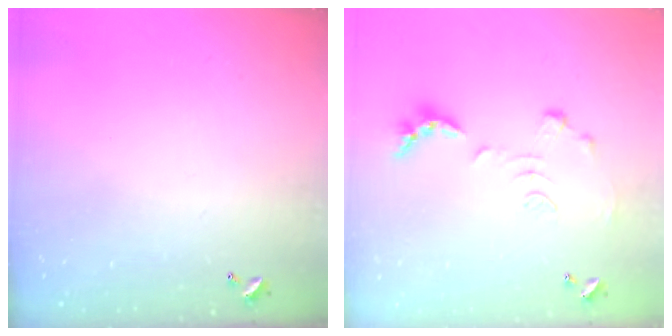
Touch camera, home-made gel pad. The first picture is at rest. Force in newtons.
{"total": 1.1, "press": 1.0, "slide": 0.4}